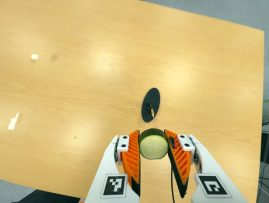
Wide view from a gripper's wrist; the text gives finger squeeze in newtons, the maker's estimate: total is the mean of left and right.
{"total": 12.2, "left": 11.5, "right": 12.9}